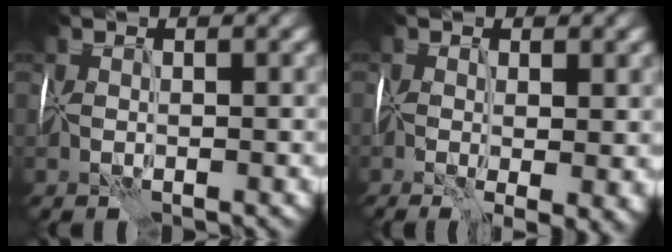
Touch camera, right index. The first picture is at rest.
{"total": 5.0, "force": [-0.5, 2.0, 4.5], "torque": [-0.064, -0.017, -0.002]}